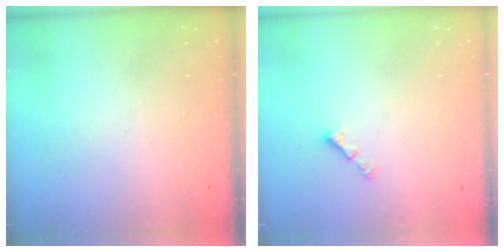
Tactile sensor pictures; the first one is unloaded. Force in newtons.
{"total": 2.8, "press": 2.7, "slide": 0.5}